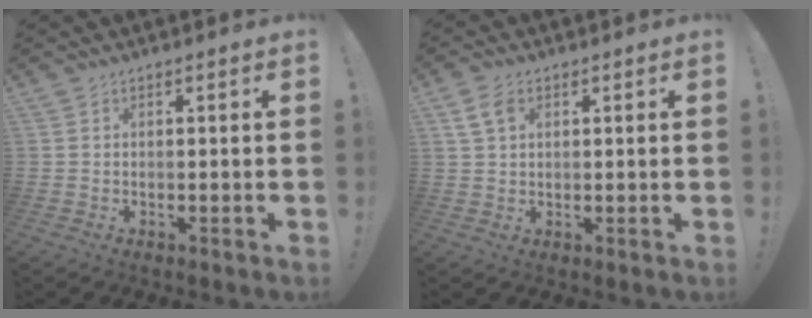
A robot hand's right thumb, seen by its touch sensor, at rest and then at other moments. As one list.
[{"total": 5.4, "force": [2.3, 3.5, 3.5], "torque": [-0.063, 0.003, 0.045]}]